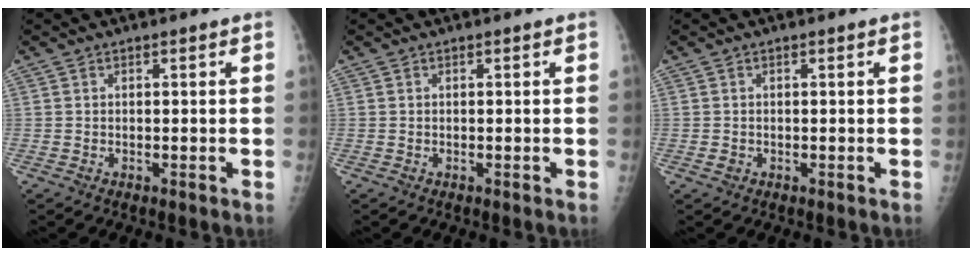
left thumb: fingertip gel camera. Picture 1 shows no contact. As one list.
[{"total": 0.0}, {"total": 0.9, "force": [-0.1, 0.9, 0.4], "torque": [-0.003, 0.001, 0.000]}]